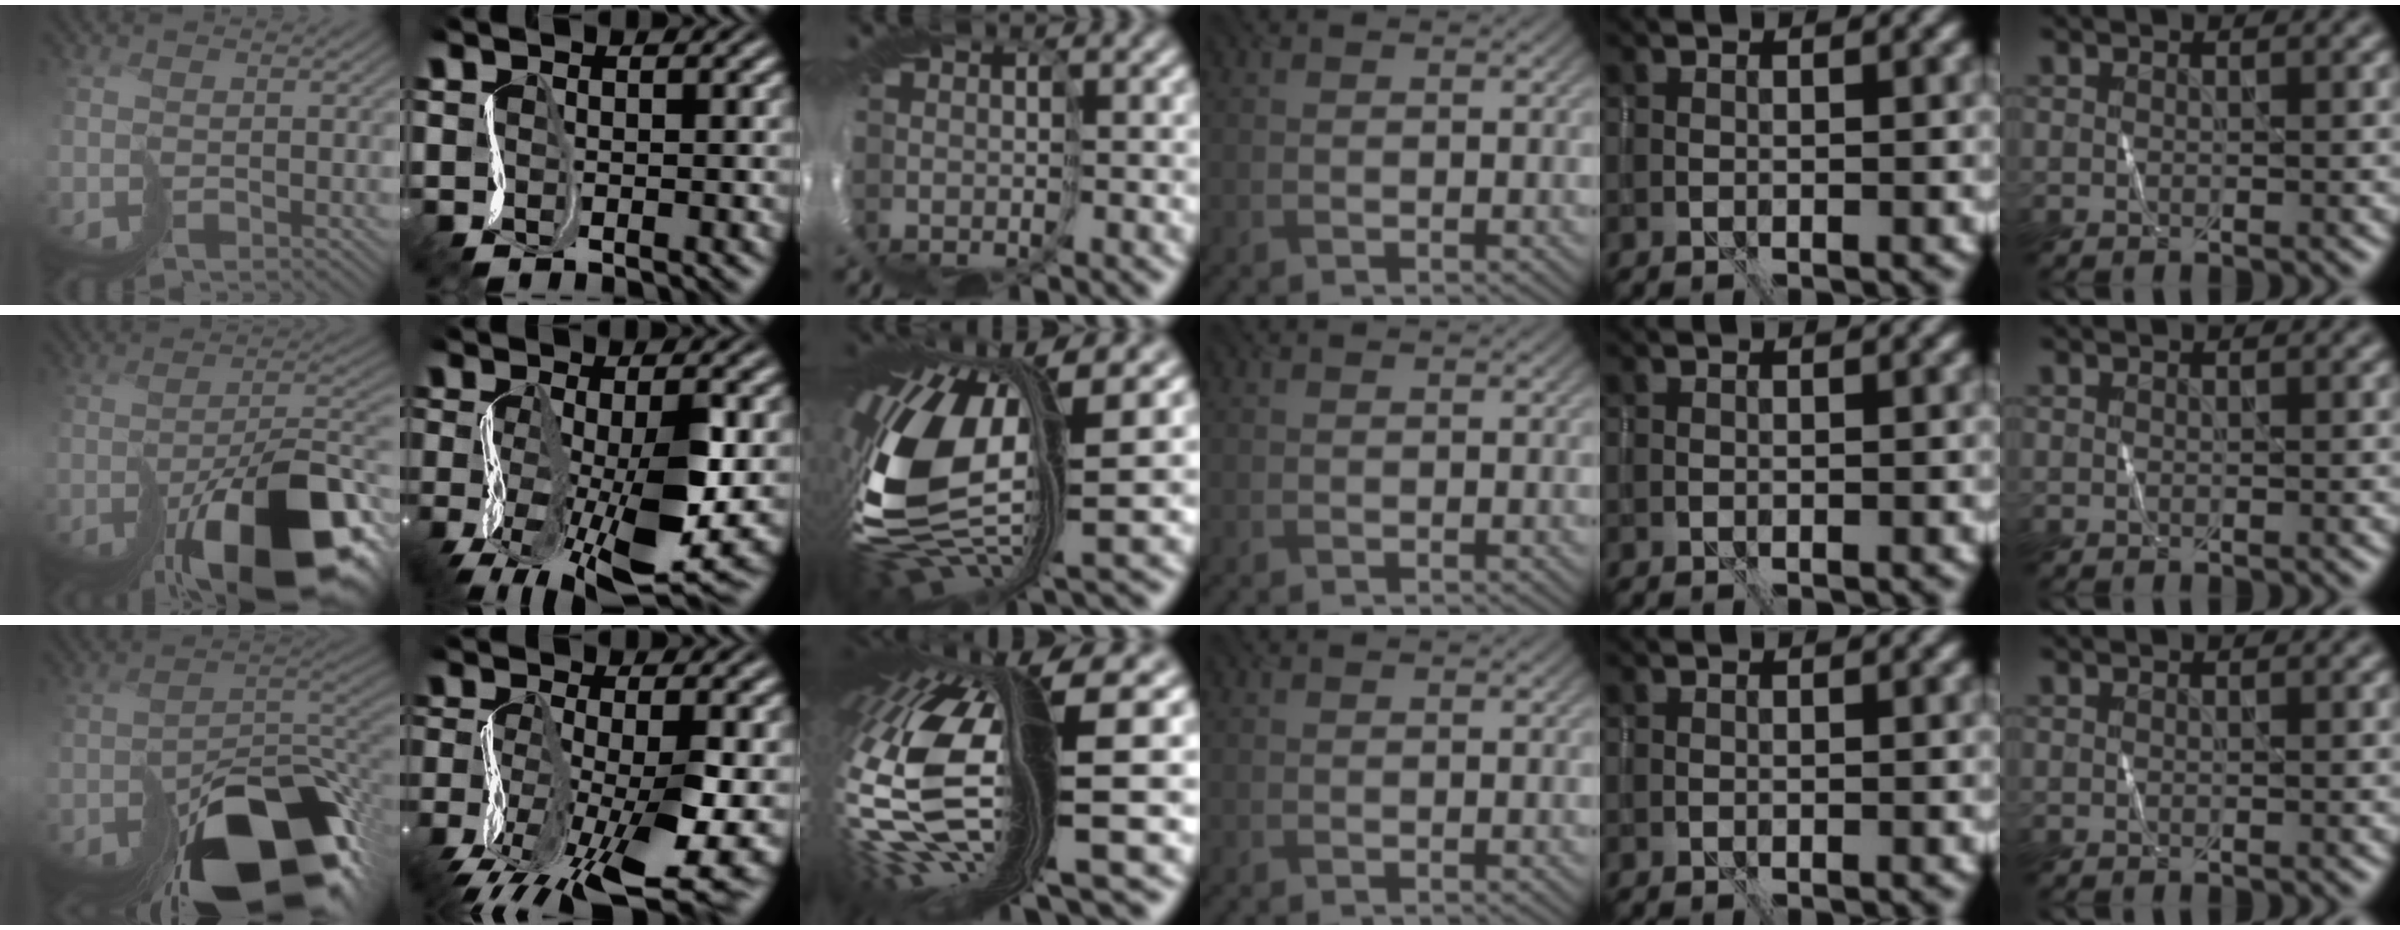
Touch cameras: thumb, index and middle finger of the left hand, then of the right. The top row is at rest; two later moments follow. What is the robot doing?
{"motion": "cut", "object": "paper bag"}